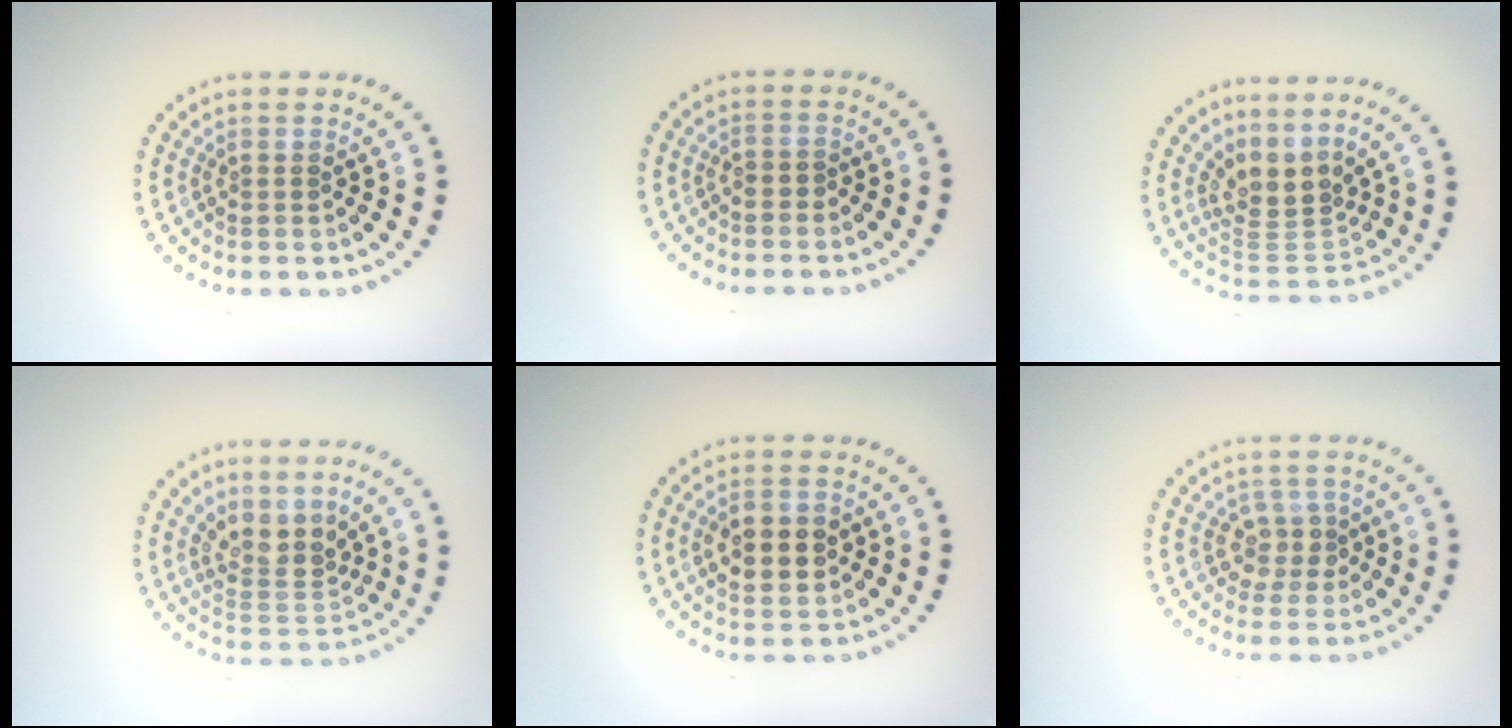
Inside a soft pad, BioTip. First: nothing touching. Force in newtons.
{"total": 0.6, "press": 0.5, "slide": 0.4}
{"total": 3.6, "press": 2.6, "slide": 2.5}
{"total": 3.3, "press": 2.5, "slide": 2.1}
{"total": 4.4, "press": 4.4, "slide": 0.2}
{"total": 2.2, "press": 1.9, "slide": 1.1}